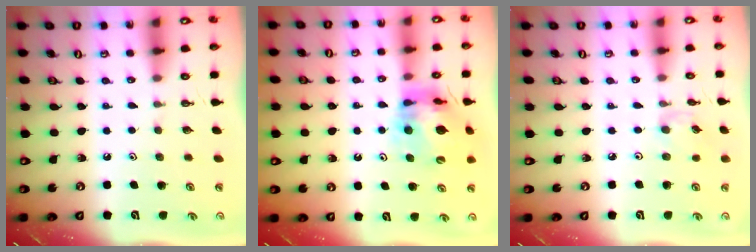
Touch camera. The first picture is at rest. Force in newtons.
{"total": 14.4, "press": 14.3, "slide": 1.6}
{"total": 2.5, "press": 2.5, "slide": 0.3}